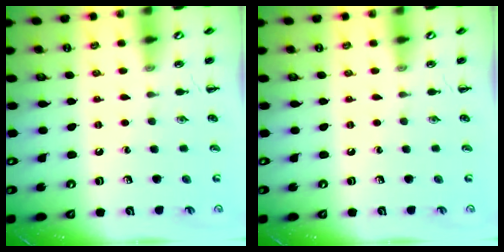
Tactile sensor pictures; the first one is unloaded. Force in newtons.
{"total": 0.0}